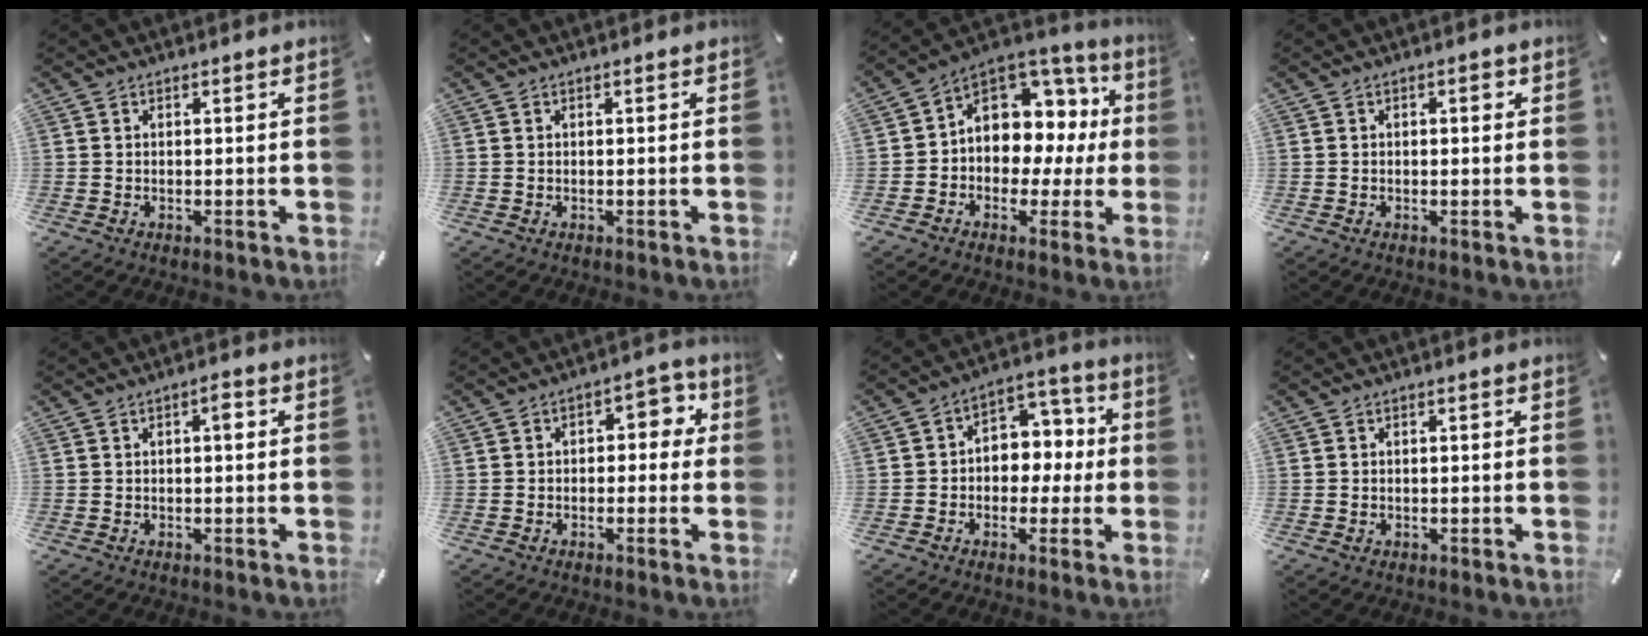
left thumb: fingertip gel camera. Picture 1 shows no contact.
{"total": 0.0}
{"total": 10.4, "force": [2.1, 8.9, 5.1], "torque": [-0.075, -0.032, 0.042]}
{"total": 1.8, "force": [0.4, 0.8, 1.6], "torque": [-0.023, 0.004, 0.003]}
{"total": 2.3, "force": [0.2, 0.8, 2.1], "torque": [-0.037, 0.007, -0.002]}
{"total": 5.7, "force": [0.2, 3.9, 4.1], "torque": [-0.051, 0.006, -0.007]}
{"total": 7.6, "force": [-1.4, 6.9, 2.8], "torque": [-0.036, 0.012, -0.029]}
{"total": 0.7, "force": [-0.2, 0.6, 0.3], "torque": [-0.006, 0.003, -0.005]}